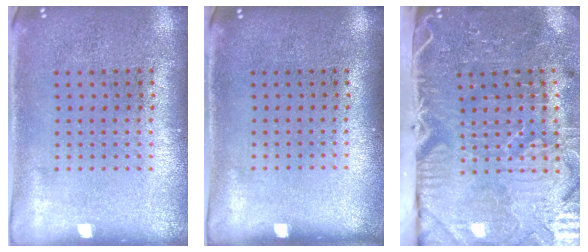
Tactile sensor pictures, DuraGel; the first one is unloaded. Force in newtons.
{"total": 0.0}
{"total": 5.4, "press": 4.4, "slide": 3.2}